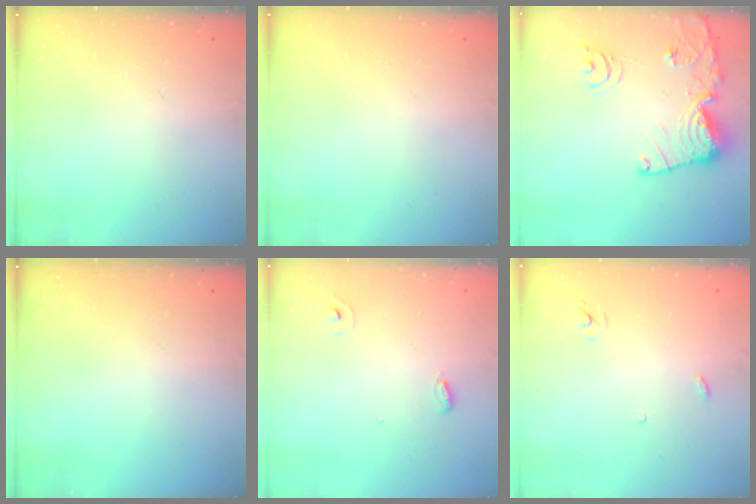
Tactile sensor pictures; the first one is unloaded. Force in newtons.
{"total": 0.0}
{"total": 18.1, "press": 18.0, "slide": 2.0}
{"total": 0.0}
{"total": 3.5, "press": 3.2, "slide": 1.4}
{"total": 2.9, "press": 2.9, "slide": 0.2}